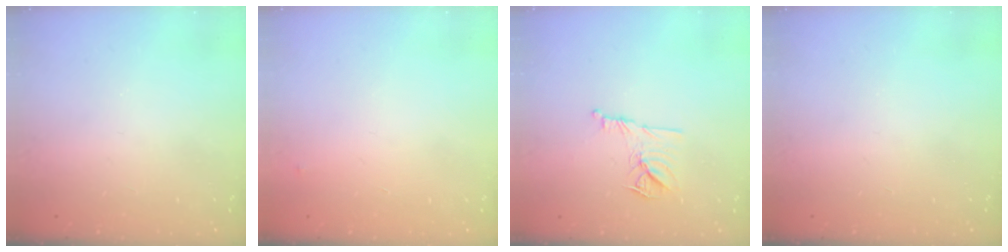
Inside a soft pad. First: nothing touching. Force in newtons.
{"total": 2.5, "press": 2.5, "slide": 0.4}
{"total": 9.6, "press": 9.6, "slide": 0.9}
{"total": 0.0}